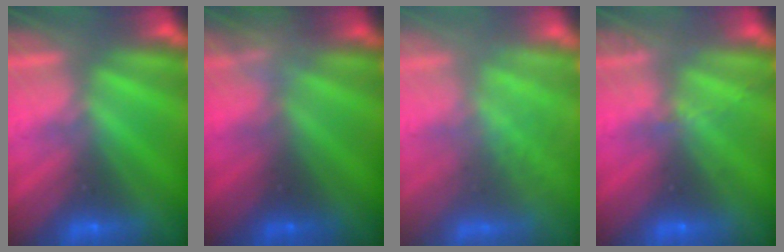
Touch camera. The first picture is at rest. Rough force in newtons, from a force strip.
{"total": 2.3}
{"total": 2.9}
{"total": 2.0}